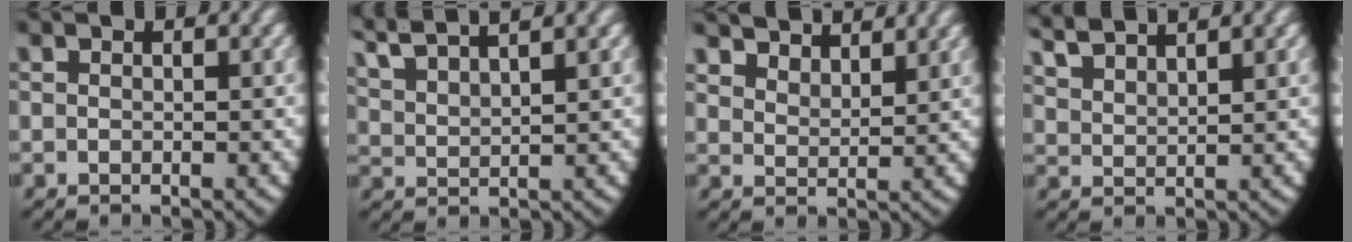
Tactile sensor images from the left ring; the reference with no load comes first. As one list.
[{"total": 5.0, "force": [4.2, 1.3, 2.3], "torque": [-0.067, 0.004, 0.079]}, {"total": 4.1, "force": [3.7, 1.1, 1.2], "torque": [-0.026, -0.005, 0.067]}, {"total": 3.9, "force": [3.5, 0.9, 1.4], "torque": [-0.037, 0.002, 0.070]}]